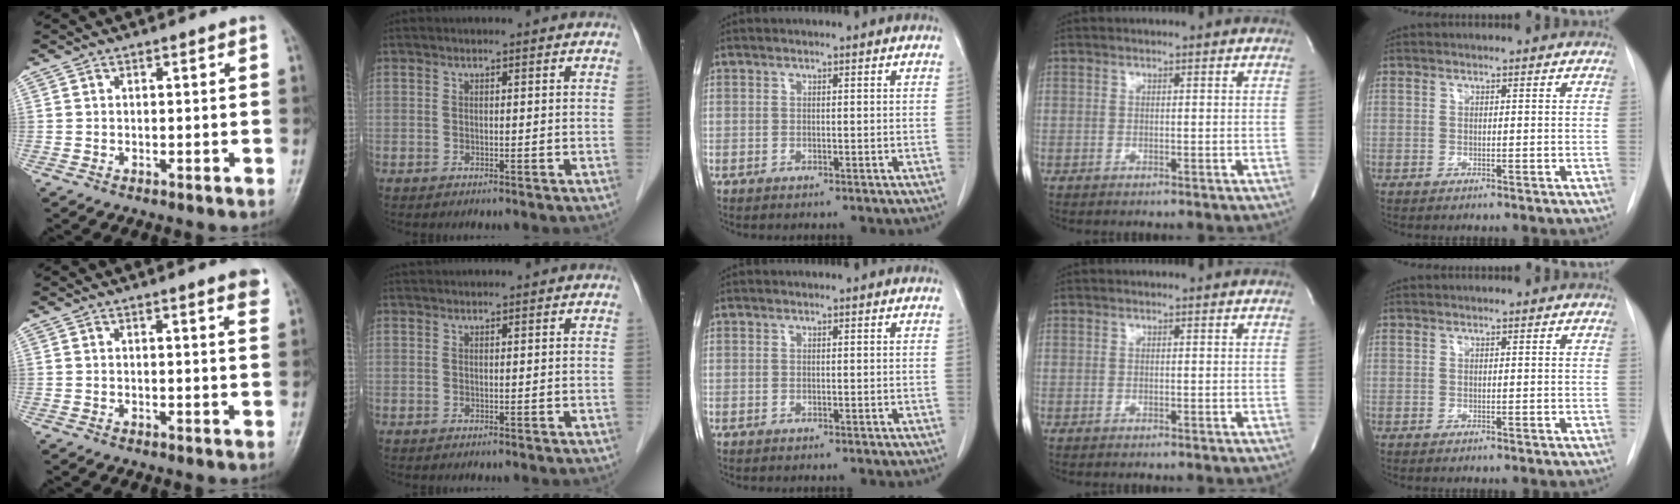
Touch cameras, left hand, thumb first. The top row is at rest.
{"thumb": {"total": 3.2, "force": [2.2, 0.2, 2.3], "torque": [-0.025, -0.008, 0.023]}, "index": {"total": 1.5, "force": [1.4, 0.1, 0.3], "torque": [-0.005, 0.025, 0.028]}}